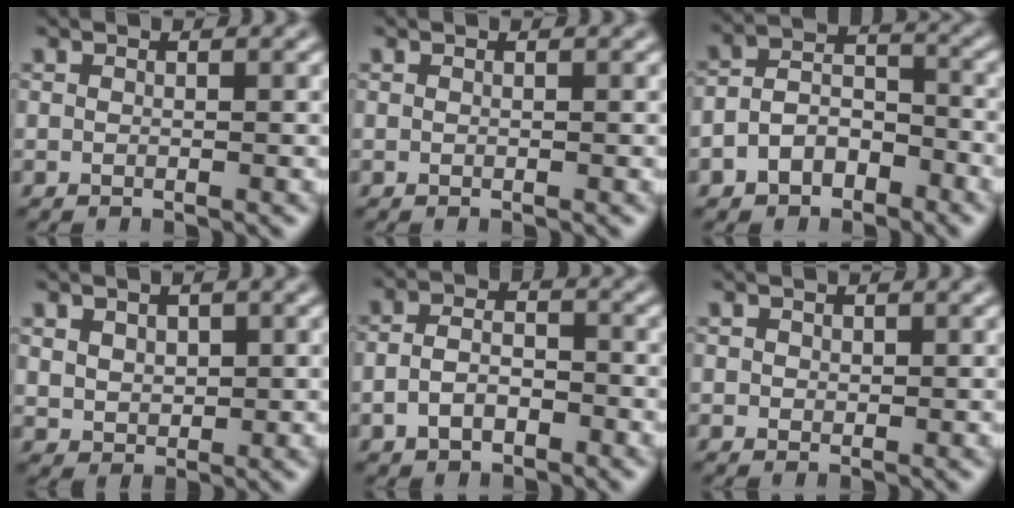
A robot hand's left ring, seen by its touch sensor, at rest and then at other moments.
{"total": 0.0}
{"total": 4.4, "force": [-2.3, 3.0, 2.2], "torque": [-0.041, 0.003, -0.047]}
{"total": 2.7, "force": [0.9, 1.9, 1.7], "torque": [-0.036, 0.002, 0.016]}
{"total": 3.2, "force": [-1.3, 2.1, 2.1], "torque": [-0.041, 0.002, -0.028]}
{"total": 0.8, "force": [0.3, 0.7, 0.2], "torque": [0.000, -0.004, 0.005]}